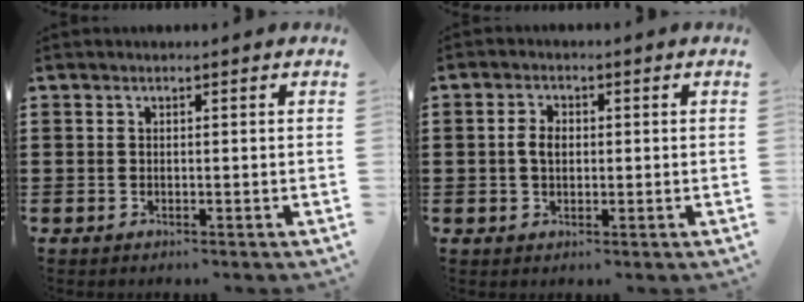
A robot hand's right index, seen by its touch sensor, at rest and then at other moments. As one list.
[{"total": 2.8, "force": [0.1, 1.8, 2.2], "torque": [-0.044, 0.009, -0.001]}]